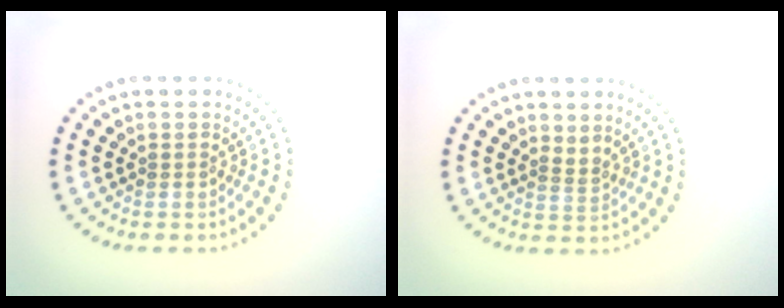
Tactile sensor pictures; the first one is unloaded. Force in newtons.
{"total": 1.0, "press": 0.4, "slide": 0.9}